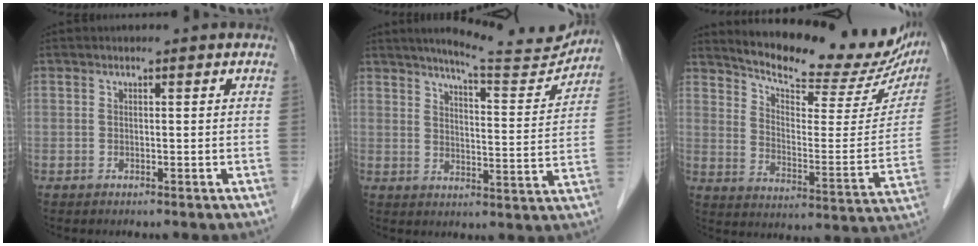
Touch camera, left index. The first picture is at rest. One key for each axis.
{"total": 13.4, "fx": 12.6, "fy": 0.6, "fz": 4.4, "tx": -0.059, "ty": -0.024, "tz": 0.163}
{"total": 23.2, "fx": 20.6, "fy": 5.4, "fz": 9.1, "tx": -0.131, "ty": -0.040, "tz": 0.267}